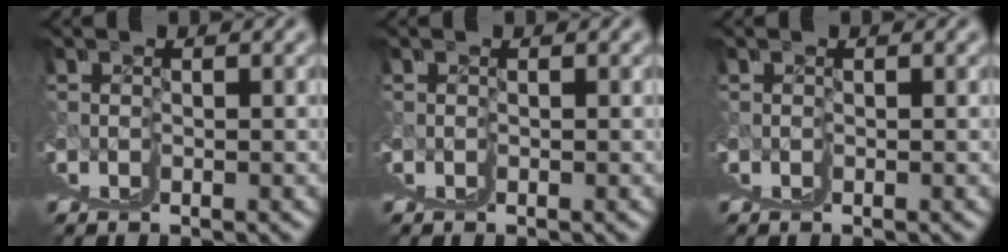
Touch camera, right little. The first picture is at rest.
{"total": 0.0}
{"total": 0.0}